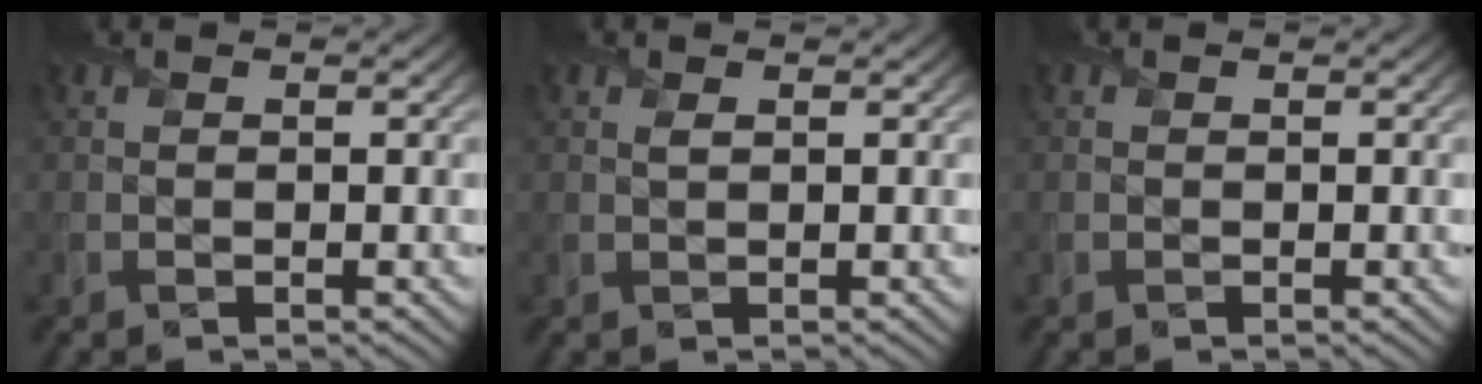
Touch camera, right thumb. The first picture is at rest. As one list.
[{"total": 0.6, "force": [0.3, 0.2, 0.4], "torque": [-0.011, 0.000, 0.006]}, {"total": 0.0}]